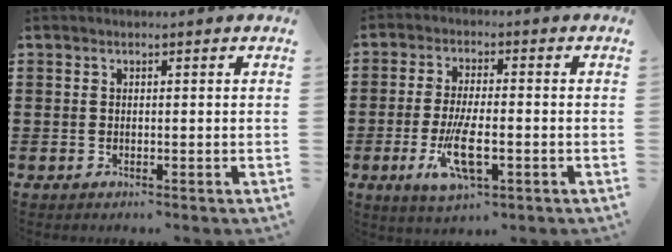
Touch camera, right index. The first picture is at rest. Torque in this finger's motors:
{"motor_torque": [1.91, 0.23, 0.79, 0.21]}